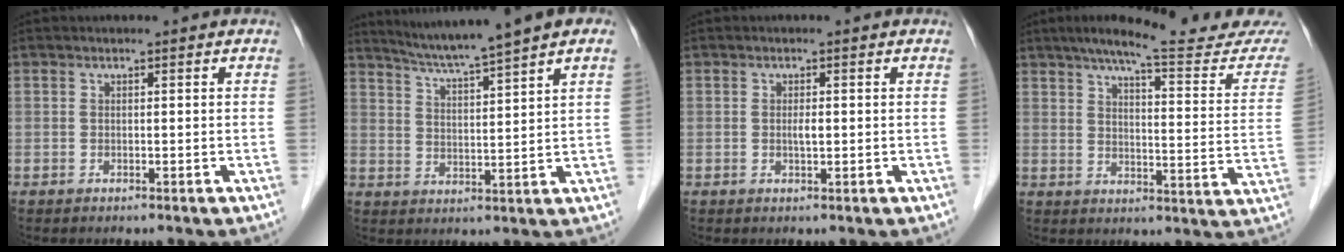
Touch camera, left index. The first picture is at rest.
{"total": 9.6, "force": [7.8, -1.2, 5.5], "torque": [-0.092, 0.017, 0.122]}
{"total": 1.3, "force": [0.0, 0.3, 1.3], "torque": [-0.023, 0.000, 0.000]}
{"total": 19.7, "force": [17.7, 0.6, 8.6], "torque": [-0.113, -0.049, 0.220]}